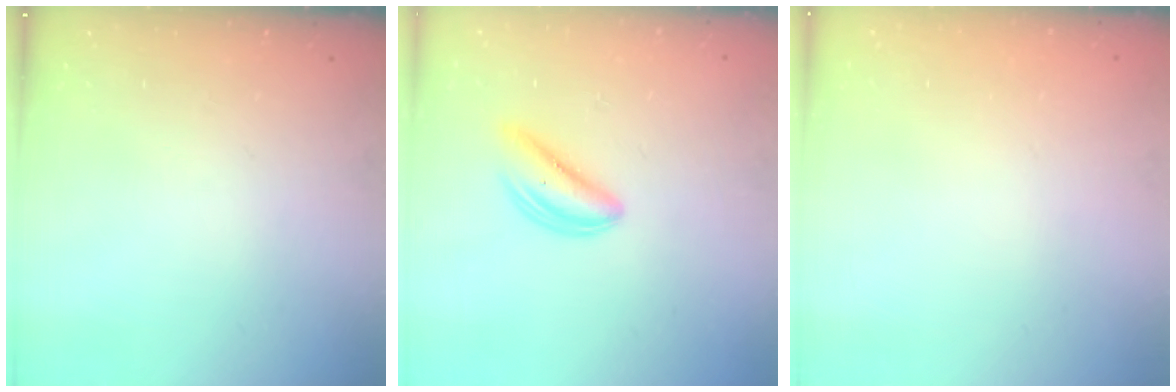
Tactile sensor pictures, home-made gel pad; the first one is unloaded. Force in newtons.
{"total": 4.9, "press": 4.9, "slide": 0.5}
{"total": 2.2, "press": 2.2, "slide": 0.1}